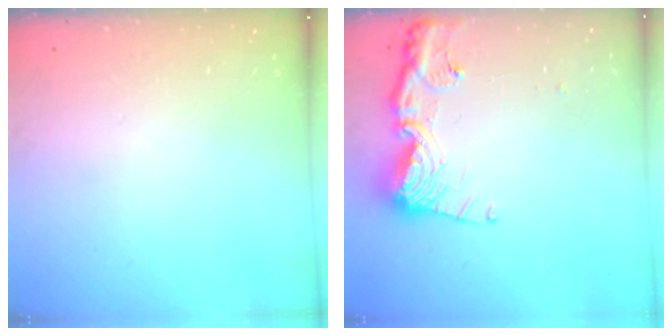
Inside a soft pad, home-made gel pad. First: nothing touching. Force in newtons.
{"total": 14.4, "press": 14.3, "slide": 1.9}